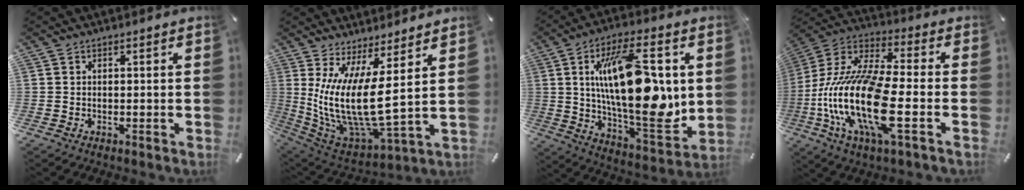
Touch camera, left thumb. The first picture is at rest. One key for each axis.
{"total": 16.0, "fx": 3.3, "fy": 5.0, "fz": 14.9, "tx": -0.336, "ty": -0.060, "tz": 0.059}
{"total": 26.2, "fx": 4.2, "fy": 10.5, "fz": 23.6, "tx": -0.412, "ty": -0.023, "tz": 0.066}
{"total": 22.3, "fx": -6.8, "fy": 7.9, "fz": 19.8, "tx": -0.441, "ty": -0.004, "tz": -0.121}